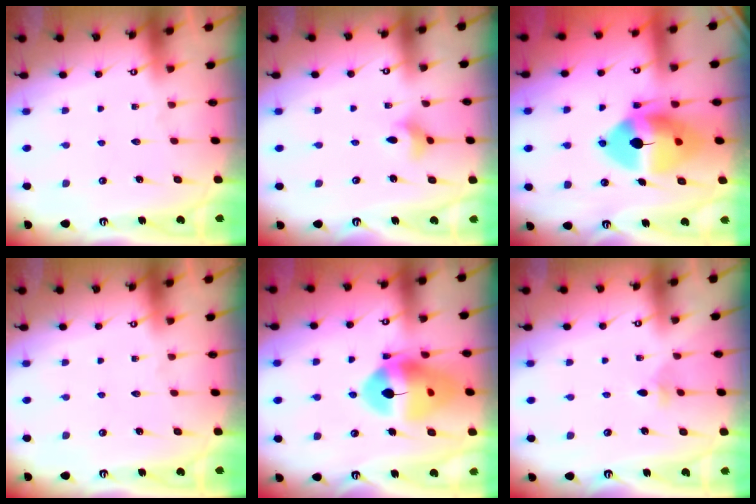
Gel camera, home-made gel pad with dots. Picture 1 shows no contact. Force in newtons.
{"total": 4.0, "press": 4.0, "slide": 0.3}
{"total": 15.1, "press": 15.0, "slide": 2.3}
{"total": 0.0}
{"total": 16.0, "press": 15.9, "slide": 1.5}
{"total": 2.3, "press": 2.3, "slide": 0.4}